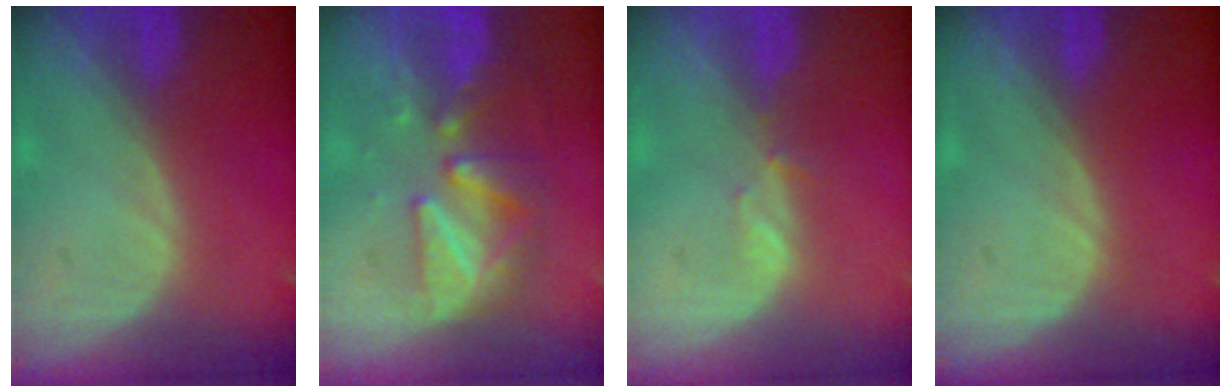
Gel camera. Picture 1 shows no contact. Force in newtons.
{"total": 8.2, "press": 8.0, "slide": 1.8}
{"total": 1.1, "press": 1.1, "slide": 0.2}
{"total": 0.0}